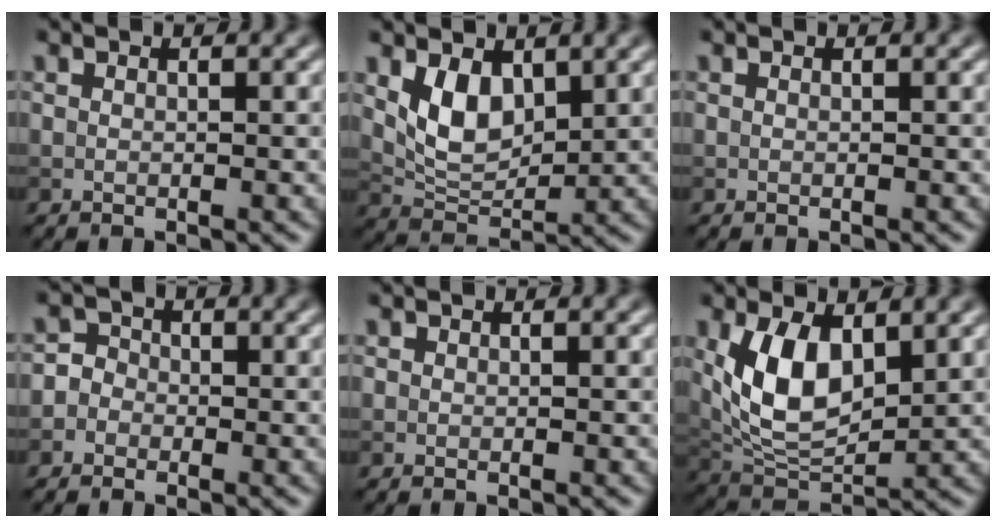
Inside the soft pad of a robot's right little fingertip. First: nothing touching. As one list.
[{"total": 4.3, "force": [1.7, 2.6, 3.0], "torque": [-0.061, -0.009, 0.039]}, {"total": 0.0}, {"total": 2.8, "force": [-1.1, 2.5, 0.6], "torque": [0.011, 0.016, -0.041]}, {"total": 0.0}, {"total": 7.3, "force": [1.8, 3.9, 5.9], "torque": [-0.124, -0.008, 0.039]}]